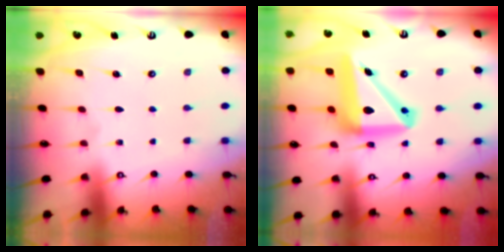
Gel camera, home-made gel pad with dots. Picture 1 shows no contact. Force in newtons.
{"total": 16.4, "press": 16.2, "slide": 2.7}